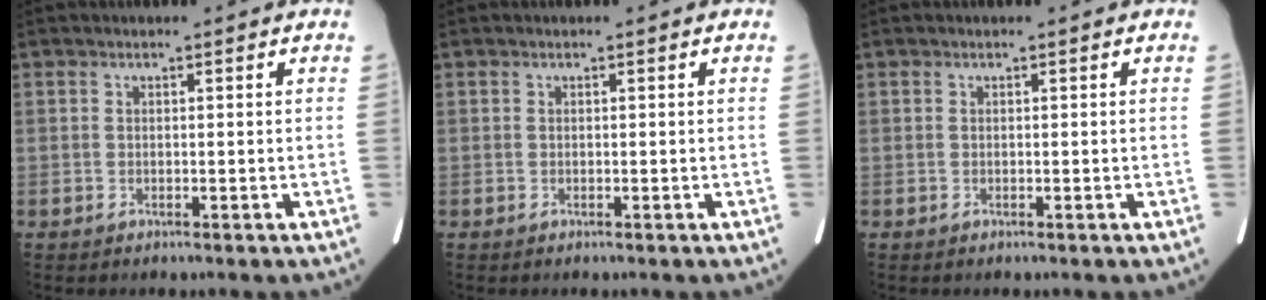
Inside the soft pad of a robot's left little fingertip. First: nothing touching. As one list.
[{"total": 0.0}, {"total": 0.0}]